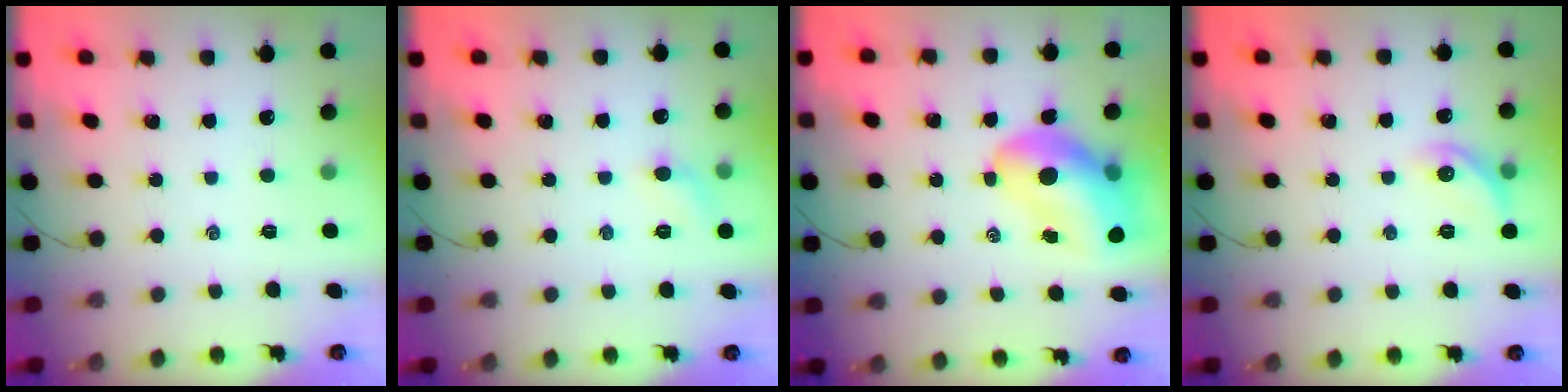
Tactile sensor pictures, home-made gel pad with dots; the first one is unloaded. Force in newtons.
{"total": 5.3, "press": 5.0, "slide": 1.6}
{"total": 15.7, "press": 15.0, "slide": 4.5}
{"total": 8.4, "press": 8.4, "slide": 0.2}